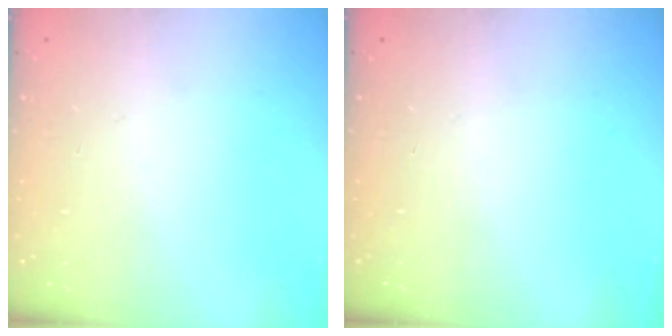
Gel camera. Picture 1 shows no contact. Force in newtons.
{"total": 0.0}